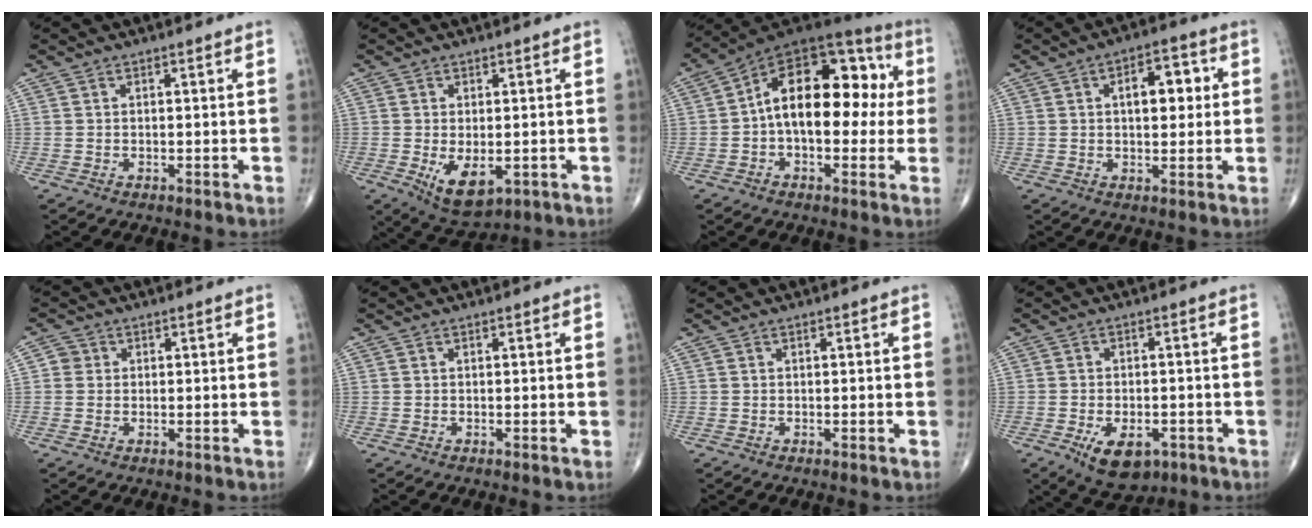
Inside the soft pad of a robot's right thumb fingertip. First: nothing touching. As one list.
[{"total": 7.2, "force": [-1.7, 3.8, 5.9], "torque": [-0.090, -0.015, -0.015]}, {"total": 19.9, "force": [1.0, 11.3, 16.3], "torque": [-0.212, 0.051, 0.003]}, {"total": 8.1, "force": [1.7, 4.4, 6.6], "torque": [-0.065, 0.011, 0.021]}, {"total": 2.2, "force": [0.2, 2.1, 0.6], "torque": [0.004, 0.004, -0.001]}, {"total": 0.0}, {"total": 0.0}, {"total": 8.2, "force": [-3.7, 4.6, 5.7], "torque": [-0.082, 0.006, -0.049]}]